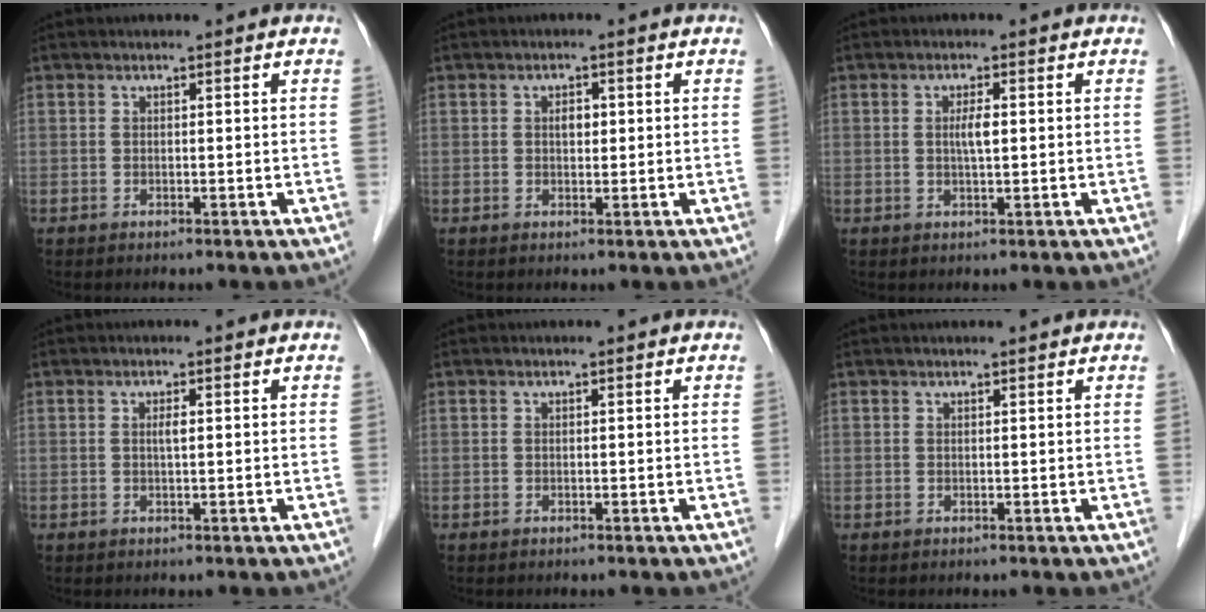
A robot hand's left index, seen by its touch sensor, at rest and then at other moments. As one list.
[{"total": 1.7, "force": [0.1, 1.0, 1.3], "torque": [-0.022, -0.002, 0.001]}, {"total": 2.2, "force": [0.0, 0.3, 2.2], "torque": [-0.042, -0.003, 0.000]}, {"total": 1.0, "force": [-0.1, 0.1, 1.0], "torque": [-0.019, -0.003, -0.002]}, {"total": 0.0}, {"total": 1.7, "force": [1.5, 0.1, 0.8], "torque": [-0.007, 0.016, 0.020]}]